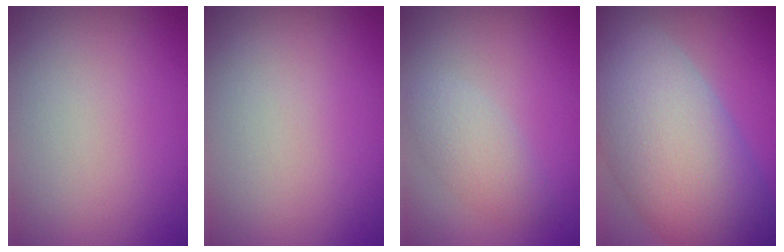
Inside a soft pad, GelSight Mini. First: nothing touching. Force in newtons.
{"total": 0.0}
{"total": 2.4, "press": 2.4, "slide": 0.1}
{"total": 13.2, "press": 13.2, "slide": 0.8}